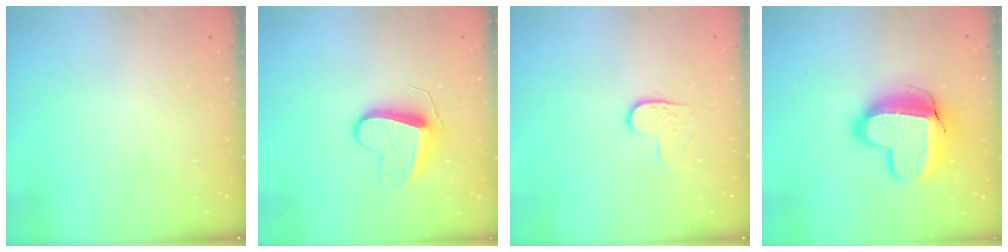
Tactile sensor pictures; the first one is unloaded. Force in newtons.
{"total": 9.5, "press": 9.5, "slide": 0.7}
{"total": 4.0, "press": 3.9, "slide": 0.4}
{"total": 17.3, "press": 17.2, "slide": 1.3}